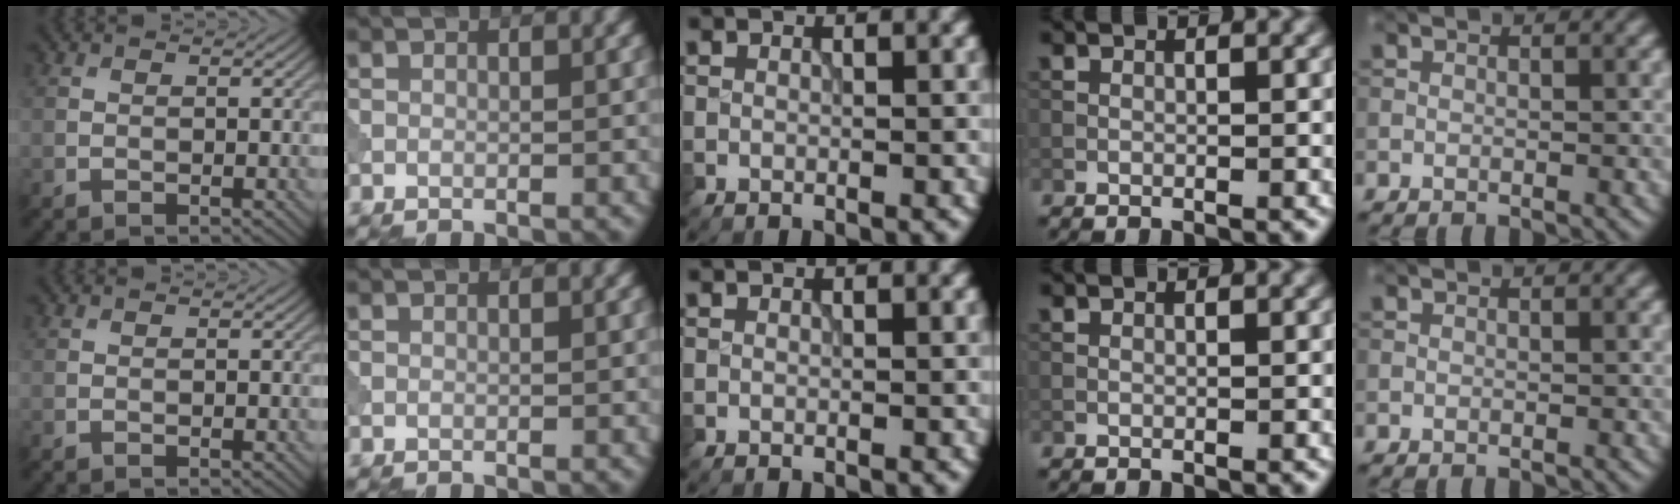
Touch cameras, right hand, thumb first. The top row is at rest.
{}